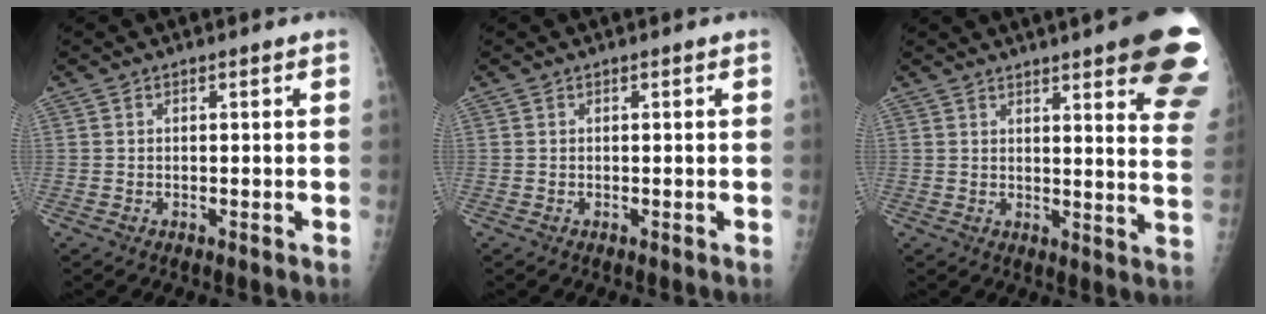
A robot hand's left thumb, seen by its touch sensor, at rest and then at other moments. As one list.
[{"total": 0.0}, {"total": 19.4, "force": [12.1, 3.7, 14.8], "torque": [-0.151, -0.043, 0.133]}]